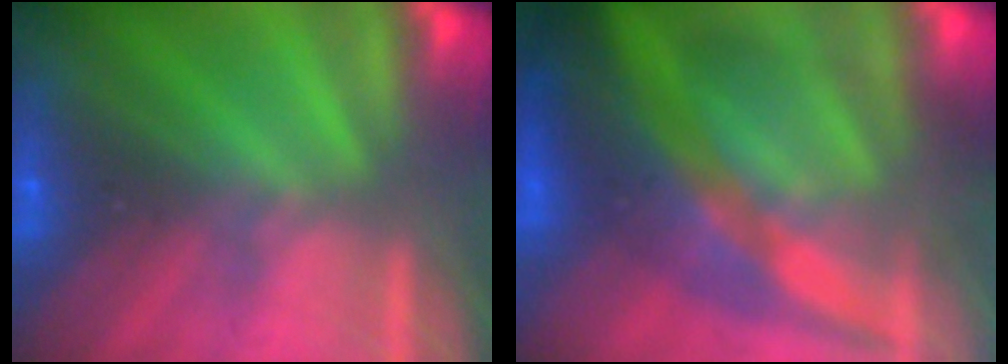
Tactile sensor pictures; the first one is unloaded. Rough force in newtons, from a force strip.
{"total": 11.2}